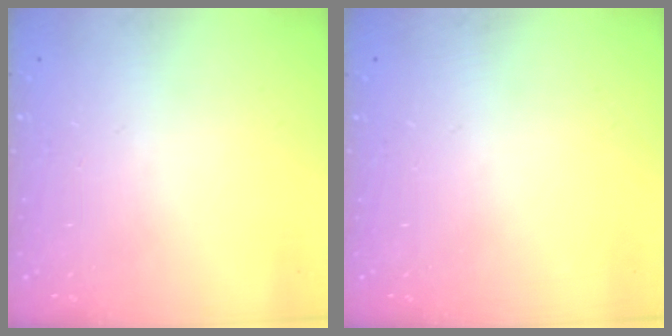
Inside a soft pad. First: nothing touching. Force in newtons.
{"total": 0.0}